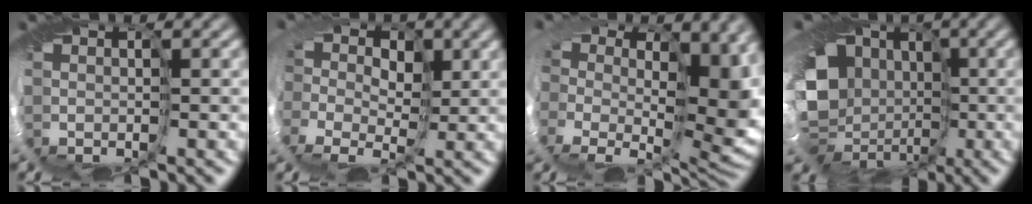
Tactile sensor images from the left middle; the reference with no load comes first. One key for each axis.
{"total": 4.6, "fx": 0.1, "fy": 3.9, "fz": 2.4, "tx": -0.023, "ty": -0.005, "tz": -0.025}
{"total": 8.5, "fx": 0.9, "fy": 5.6, "fz": 6.4, "tx": -0.090, "ty": -0.054, "tz": 0.024}
{"total": 13.5, "fx": -2.2, "fy": 11.5, "fz": 6.7, "tx": -0.113, "ty": -0.040, "tz": -0.071}